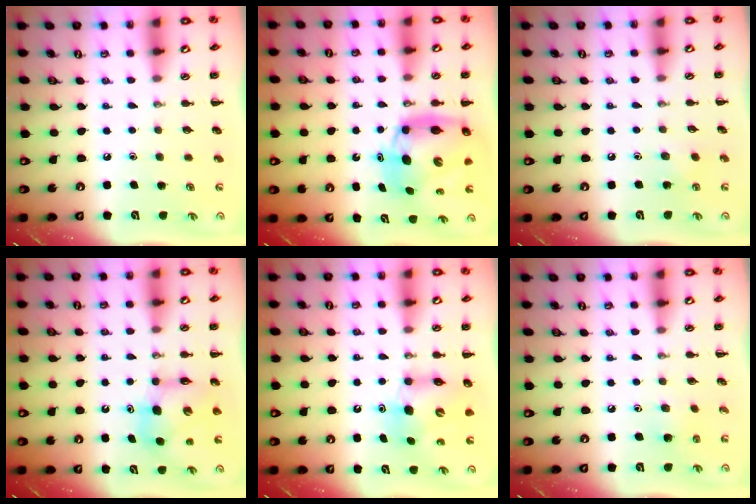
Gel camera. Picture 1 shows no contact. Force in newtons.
{"total": 10.2, "press": 9.8, "slide": 3.0}
{"total": 6.2, "press": 5.9, "slide": 1.8}
{"total": 7.3, "press": 7.3, "slide": 0.3}
{"total": 6.8, "press": 6.7, "slide": 1.5}
{"total": 4.4, "press": 4.2, "slide": 1.4}